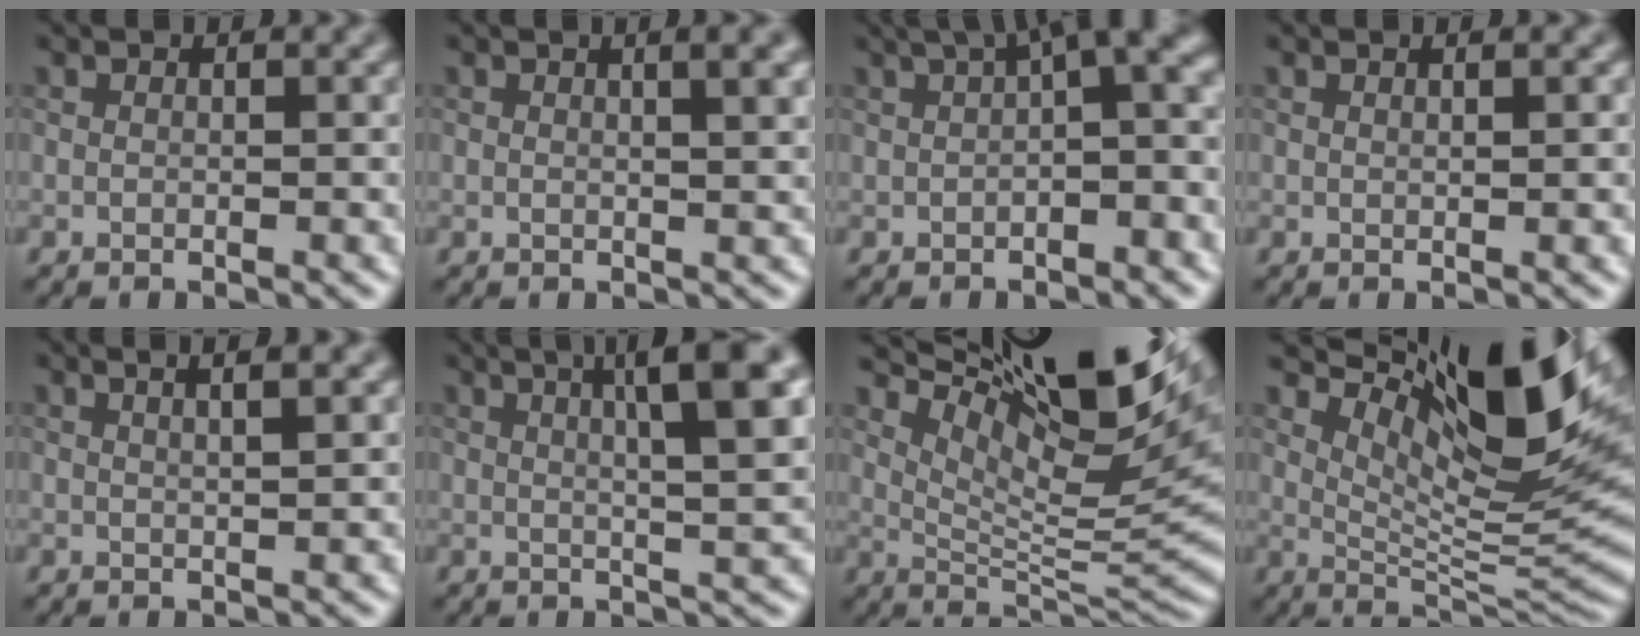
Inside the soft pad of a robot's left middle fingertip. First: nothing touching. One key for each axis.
{"total": 4.5, "fx": 2.0, "fy": 1.6, "fz": 3.7, "tx": -0.024, "ty": 0.025, "tz": 0.011}
{"total": 7.4, "fx": 2.3, "fy": 2.1, "fz": 6.8, "tx": -0.093, "ty": 0.028, "tz": 0.049}
{"total": 1.4, "fx": 0.5, "fy": 0.5, "fz": 1.1, "tx": -0.008, "ty": 0.007, "tz": -0.001}
{"total": 2.9, "fx": 1.9, "fy": 0.9, "fz": 2.0, "tx": -0.005, "ty": 0.025, "tz": 0.006}
{"total": 8.0, "fx": 3.0, "fy": 1.4, "fz": 7.3, "tx": -0.086, "ty": 0.019, "tz": 0.056}
{"total": 13.2, "fx": 7.4, "fy": 3.7, "fz": 10.2, "tx": -0.181, "ty": 0.021, "tz": 0.156}
{"total": 12.0, "fx": 6.0, "fy": 3.7, "fz": 9.7, "tx": -0.160, "ty": 0.007, "tz": 0.128}